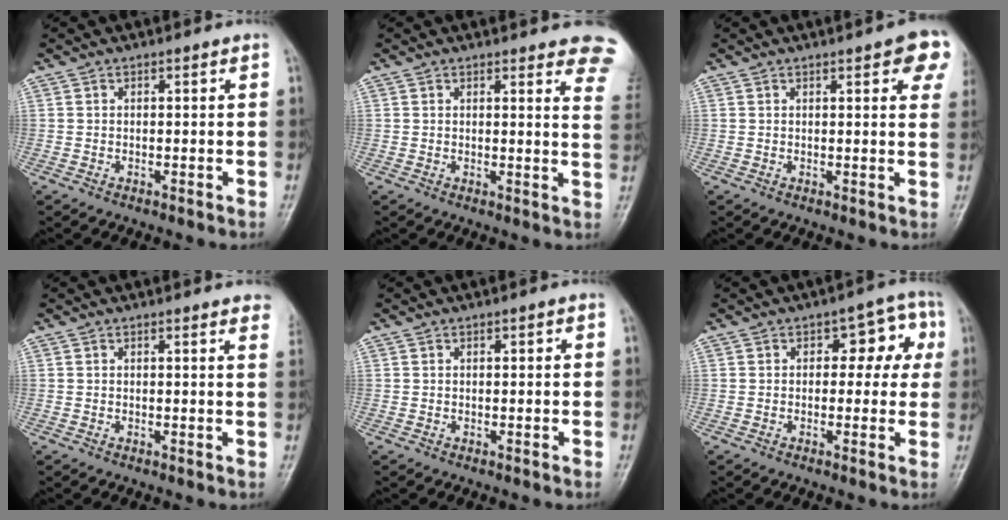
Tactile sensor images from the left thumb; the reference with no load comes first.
{"total": 9.7, "force": [8.0, 2.6, 4.9], "torque": [-0.018, -0.033, 0.066]}
{"total": 7.9, "force": [3.8, 2.4, 6.5], "torque": [-0.054, -0.007, 0.037]}
{"total": 4.6, "force": [3.9, 0.8, 2.2], "torque": [-0.013, -0.007, 0.027]}
{"total": 1.1, "force": [0.3, 0.5, 0.9], "torque": [-0.011, 0.002, 0.004]}
{"total": 7.1, "force": [1.3, 4.5, 5.3], "torque": [-0.019, 0.017, 0.008]}